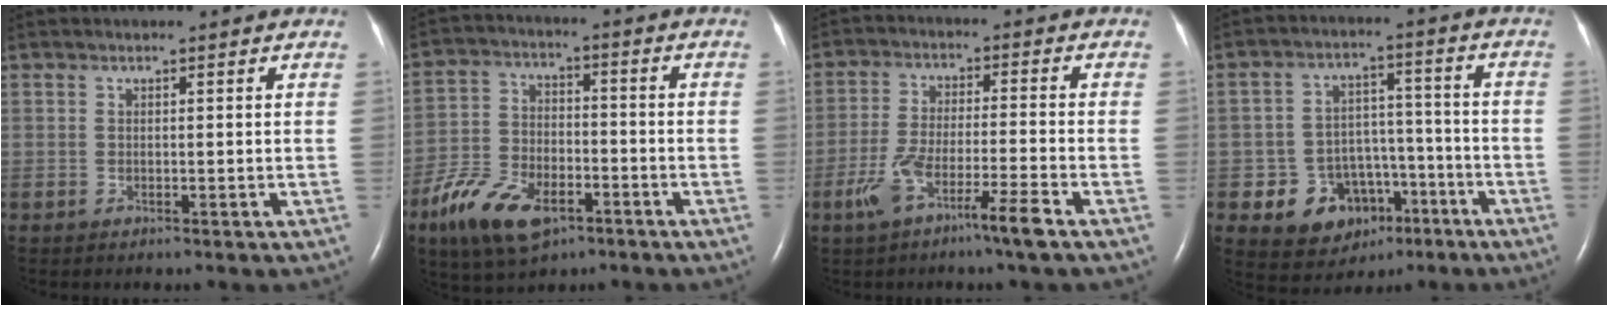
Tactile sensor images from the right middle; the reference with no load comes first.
{"total": 12.3, "force": [-6.9, 6.1, 8.2], "torque": [-0.172, -0.003, -0.121]}
{"total": 7.9, "force": [-4.9, -0.1, 6.3], "torque": [-0.127, -0.007, -0.091]}
{"total": 10.0, "force": [-4.6, 8.1, 3.6], "torque": [-0.054, 0.032, -0.057]}